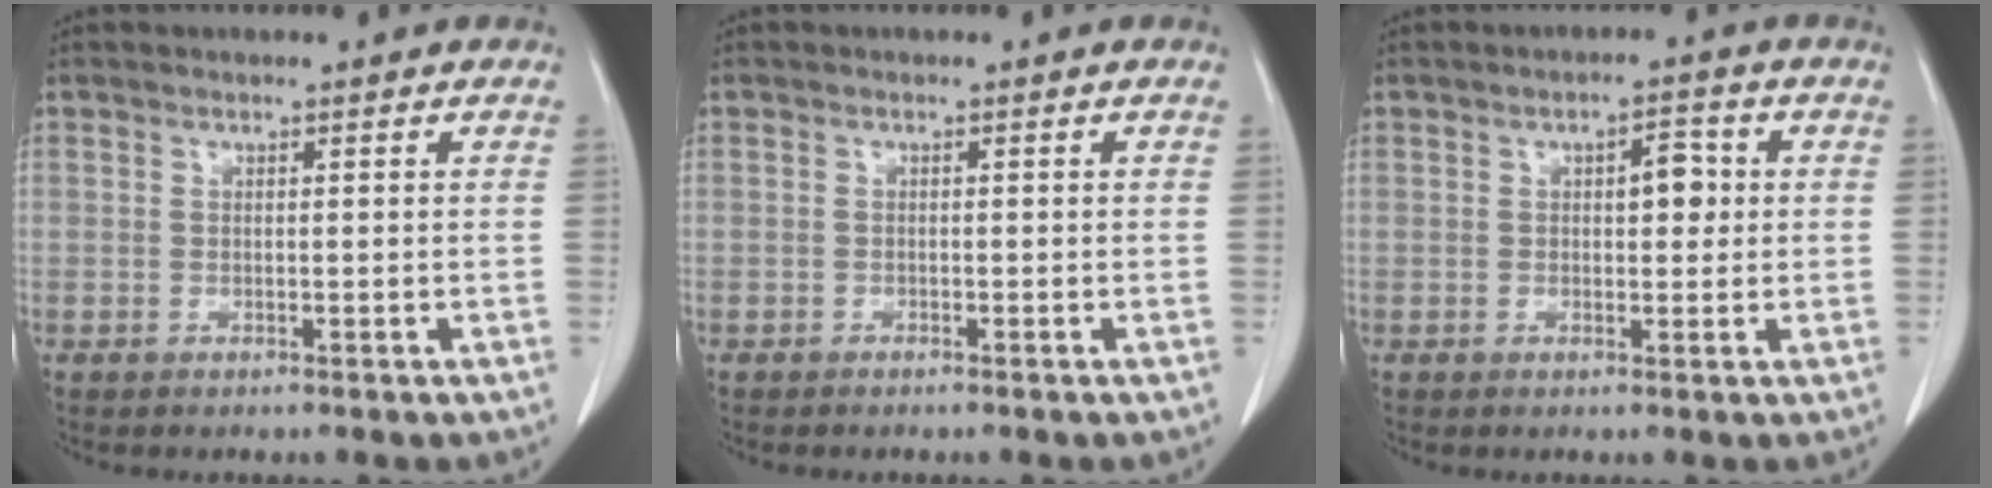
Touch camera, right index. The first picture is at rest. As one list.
[{"total": 0.0}, {"total": 3.8, "force": [0.6, 1.6, 3.4], "torque": [-0.050, 0.009, 0.010]}]